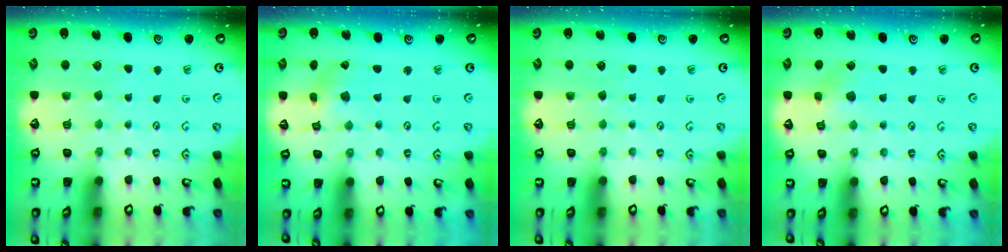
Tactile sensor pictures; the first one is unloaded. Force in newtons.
{"total": 1.5, "press": 1.5, "slide": 0.3}
{"total": 0.0}
{"total": 5.4, "press": 5.3, "slide": 0.8}